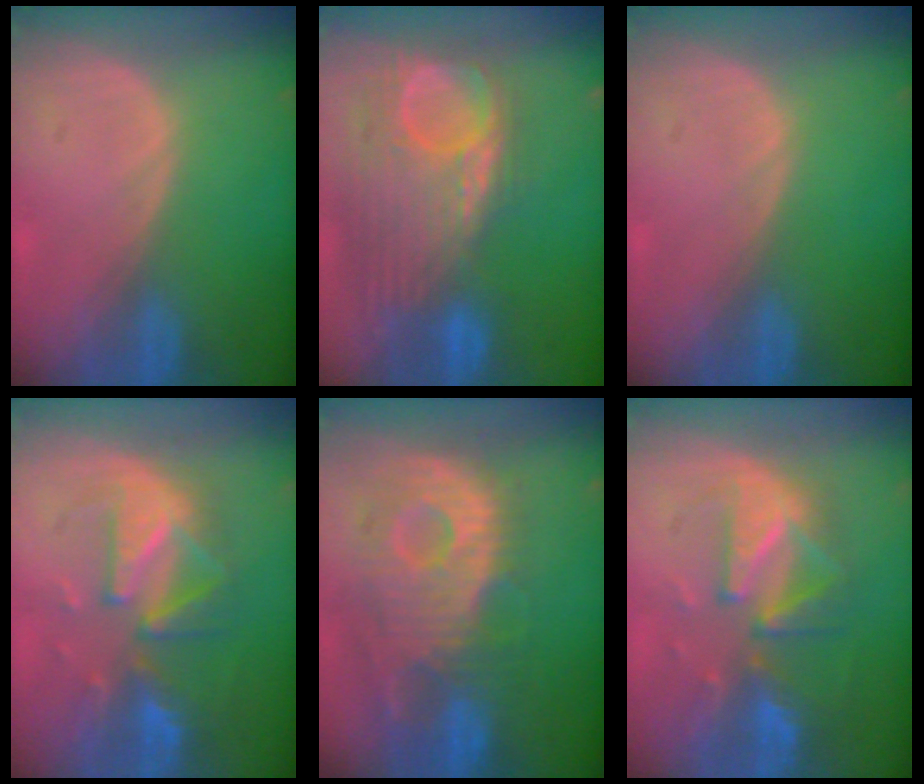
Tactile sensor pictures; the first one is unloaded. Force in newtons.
{"total": 12.4, "press": 10.5, "slide": 6.5}
{"total": 0.0}
{"total": 10.0, "press": 8.8, "slide": 4.7}
{"total": 11.8, "press": 10.6, "slide": 5.2}
{"total": 10.0, "press": 8.7, "slide": 4.8}